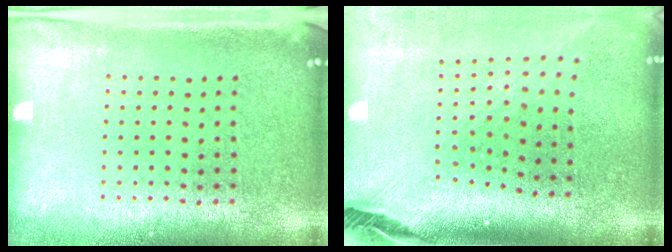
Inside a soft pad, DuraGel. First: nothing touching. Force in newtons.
{"total": 2.9, "press": 2.0, "slide": 2.0}